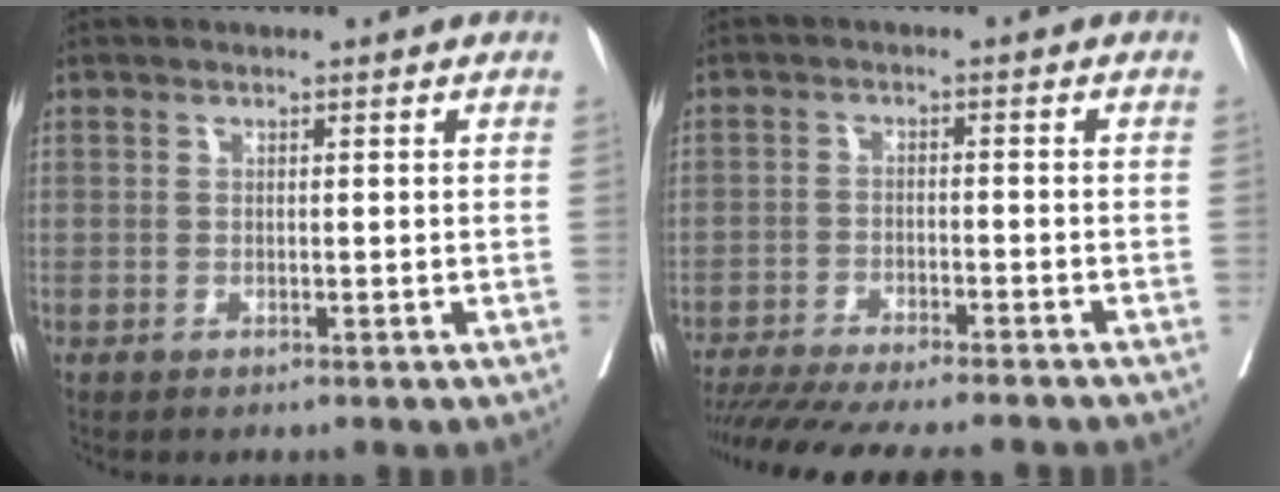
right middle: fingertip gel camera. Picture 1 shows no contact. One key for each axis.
{"total": 18.0, "fx": -15.9, "fy": 1.9, "fz": 8.1, "tx": -0.151, "ty": -0.036, "tz": -0.227}